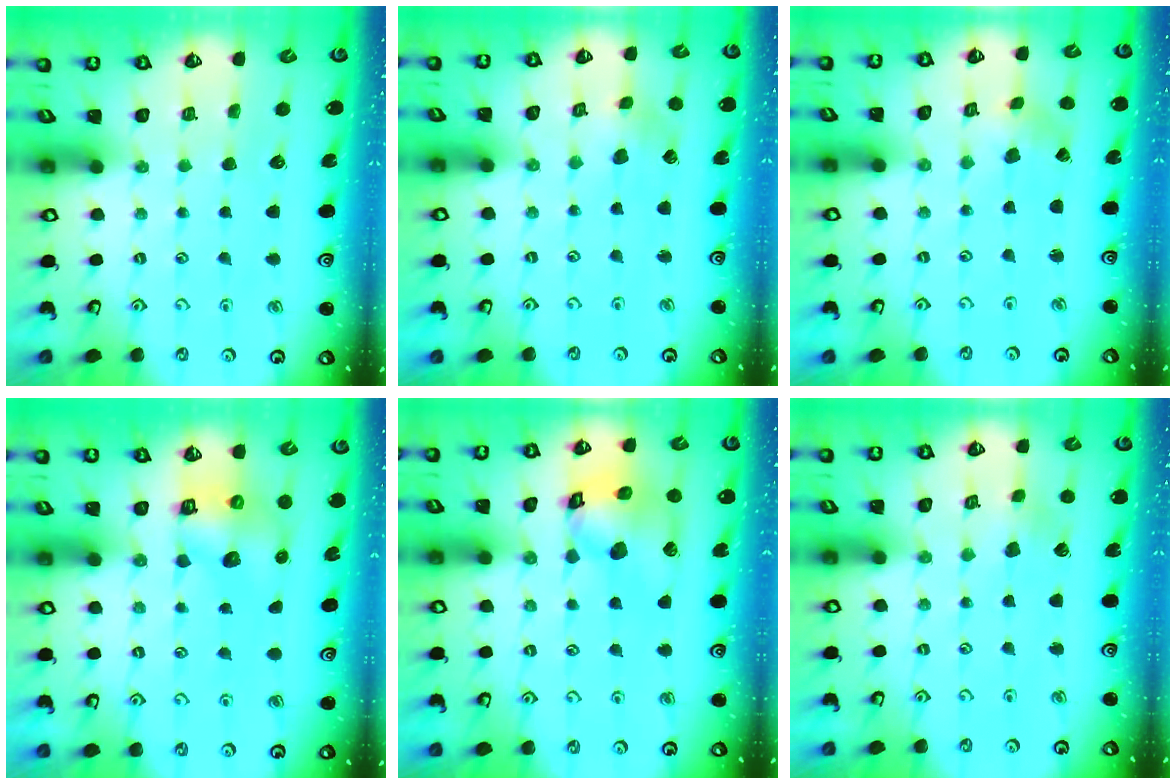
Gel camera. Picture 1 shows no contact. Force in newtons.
{"total": 2.9, "press": 2.9, "slide": 0.2}
{"total": 1.0, "press": 1.0, "slide": 0.2}
{"total": 6.4, "press": 6.4, "slide": 0.4}
{"total": 14.4, "press": 14.2, "slide": 1.9}
{"total": 2.3, "press": 2.3, "slide": 0.4}